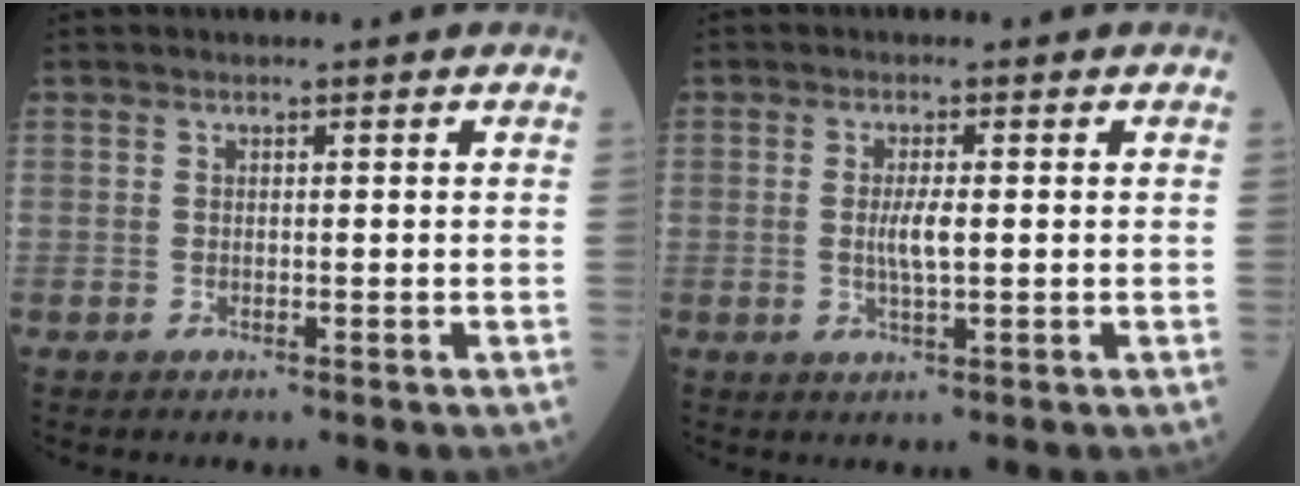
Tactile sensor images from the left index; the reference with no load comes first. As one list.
[{"total": 2.9, "force": [-0.8, 0.4, 2.7], "torque": [-0.052, -0.007, -0.016]}]